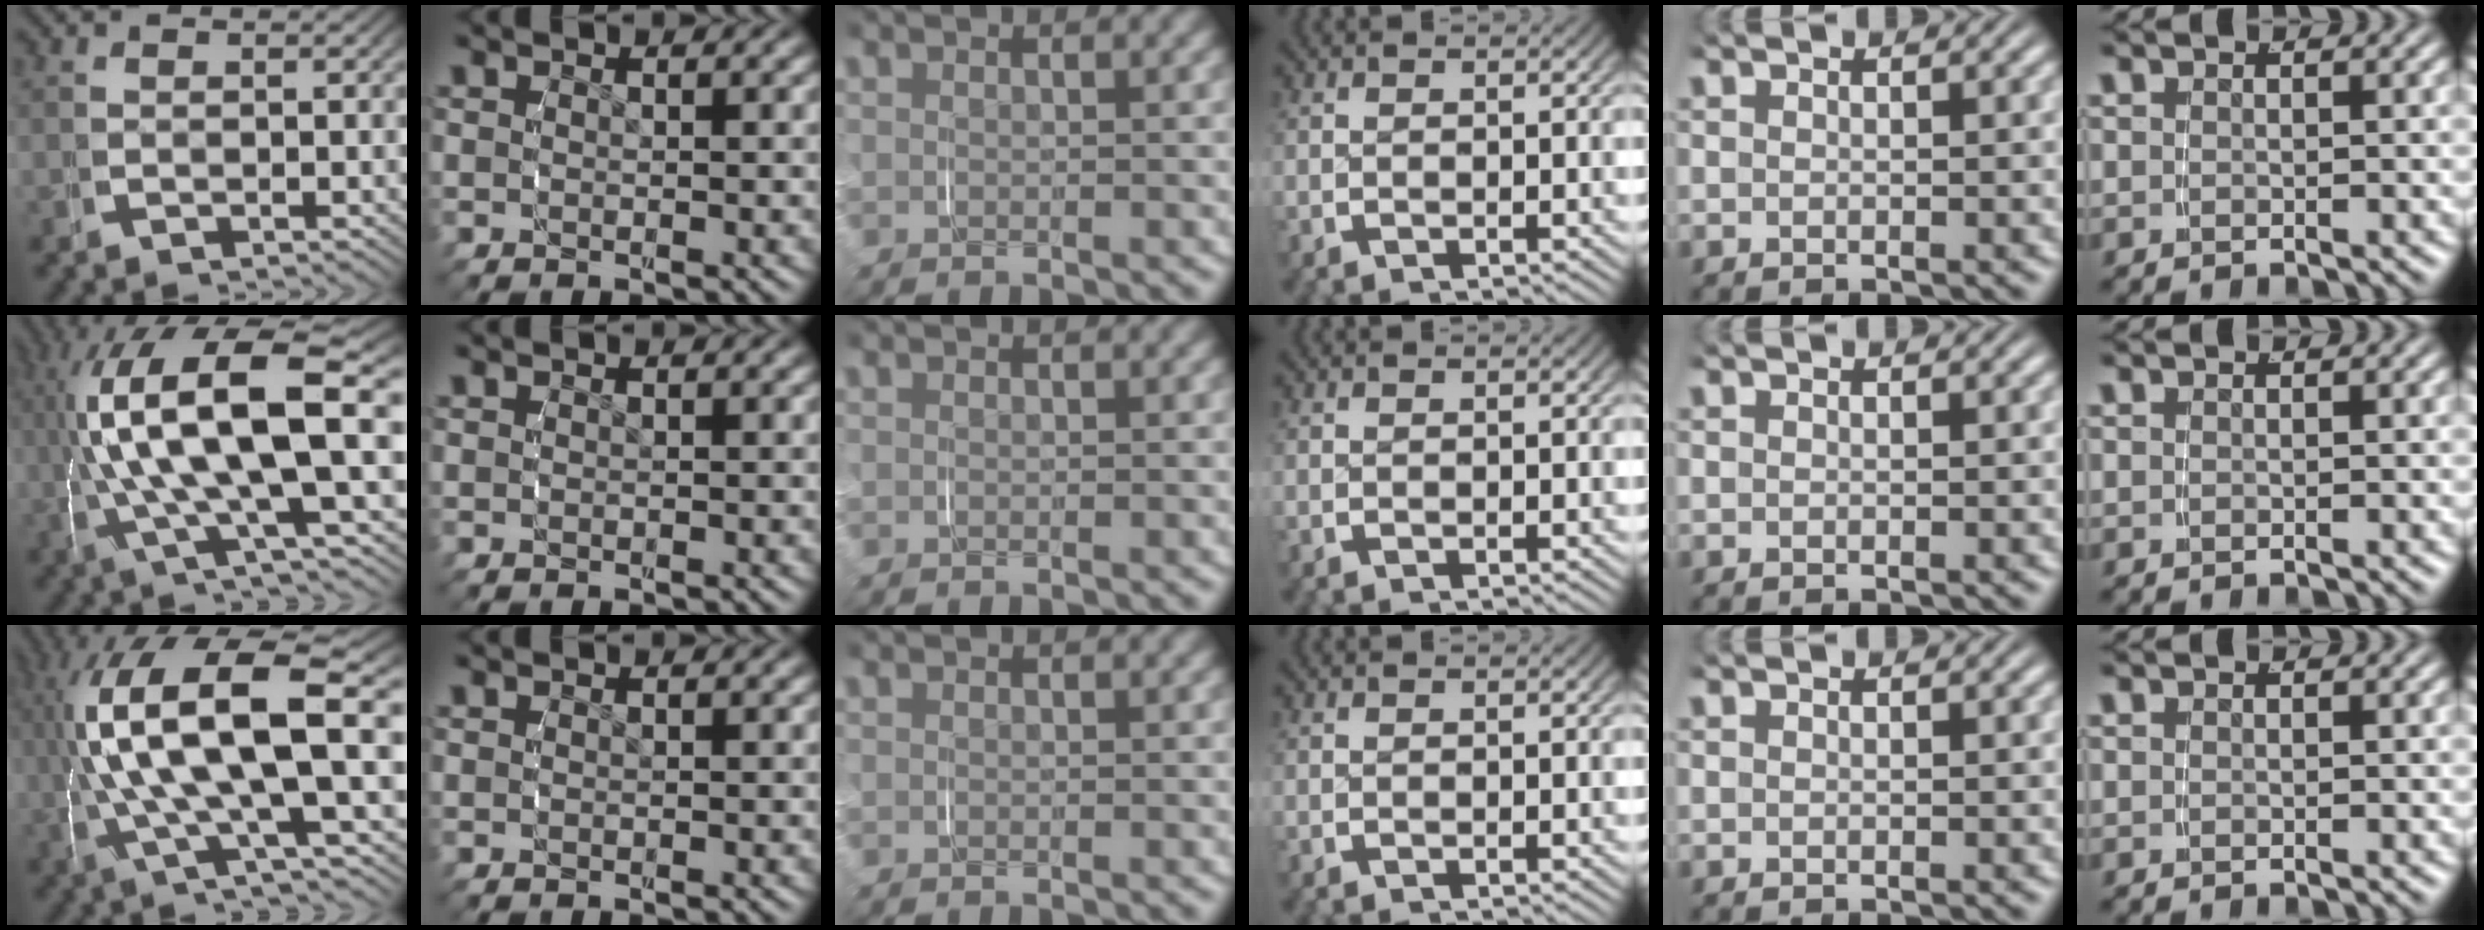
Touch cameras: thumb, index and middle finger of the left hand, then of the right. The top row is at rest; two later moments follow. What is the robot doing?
{"motion": "grasp_and_lifting", "object": "pencil case"}